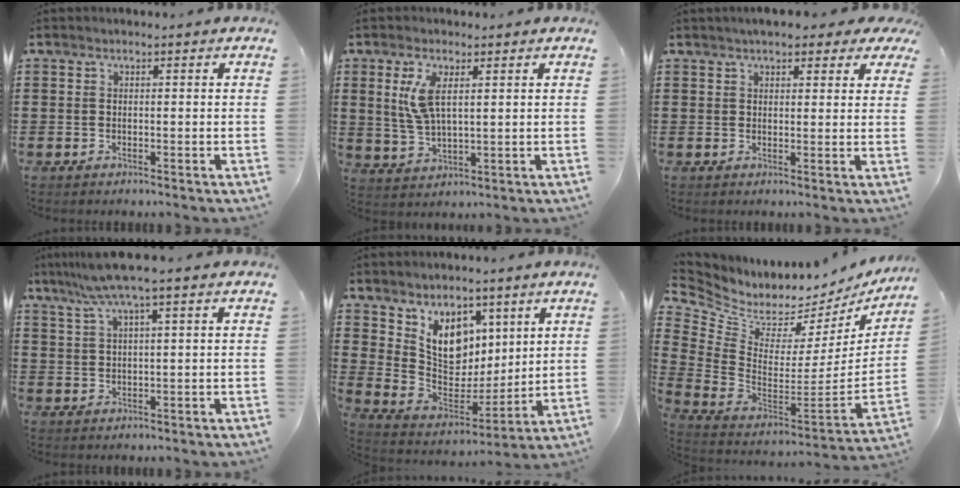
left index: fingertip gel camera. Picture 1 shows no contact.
{"total": 6.4, "force": [2.3, 2.6, 5.4], "torque": [-0.129, 0.002, 0.036]}
{"total": 3.7, "force": [3.1, 1.3, 1.7], "torque": [-0.035, -0.002, 0.054]}
{"total": 5.9, "force": [3.8, -0.4, 4.6], "torque": [-0.099, -0.005, 0.067]}
{"total": 9.3, "force": [5.7, 6.6, 3.2], "torque": [-0.077, -0.034, 0.112]}
{"total": 3.7, "force": [2.7, 2.3, 1.0], "torque": [-0.051, -0.046, 0.042]}